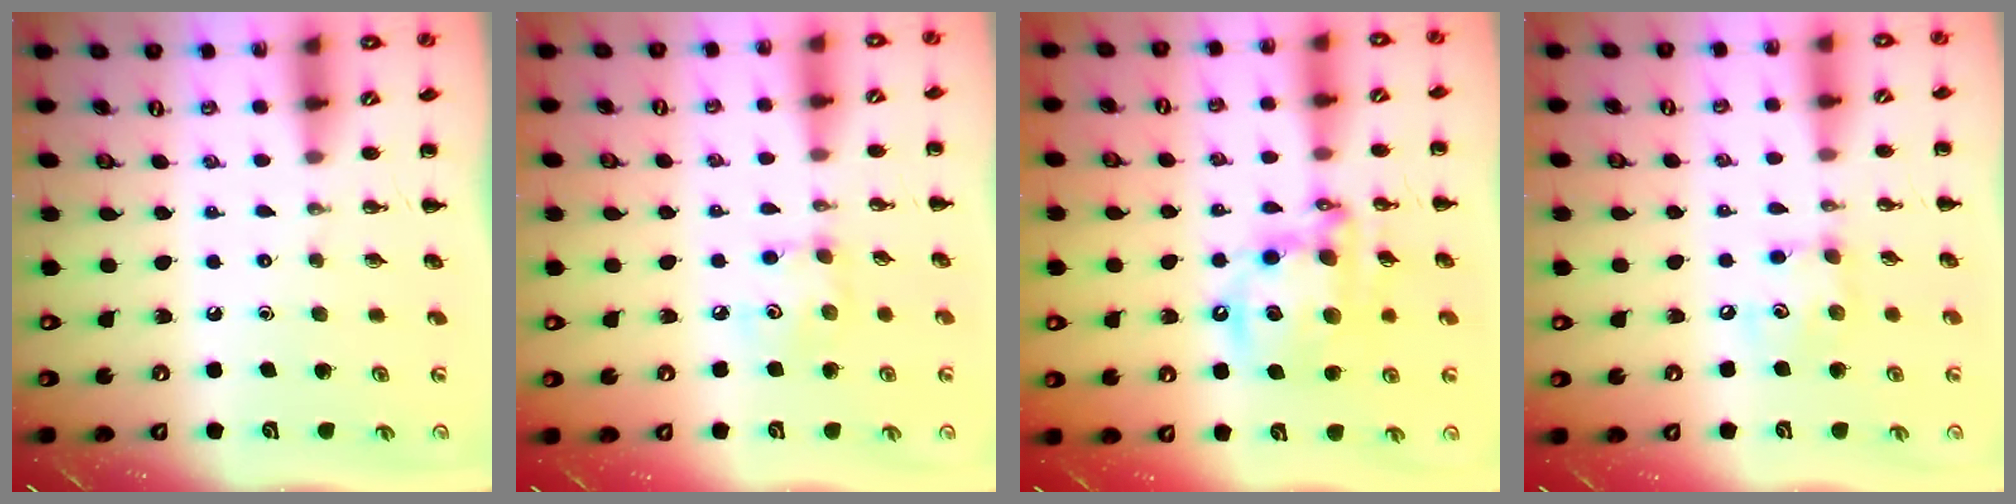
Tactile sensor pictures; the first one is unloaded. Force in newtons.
{"total": 4.9, "press": 4.8, "slide": 0.7}
{"total": 15.0, "press": 14.6, "slide": 3.6}
{"total": 6.9, "press": 6.9, "slide": 0.5}